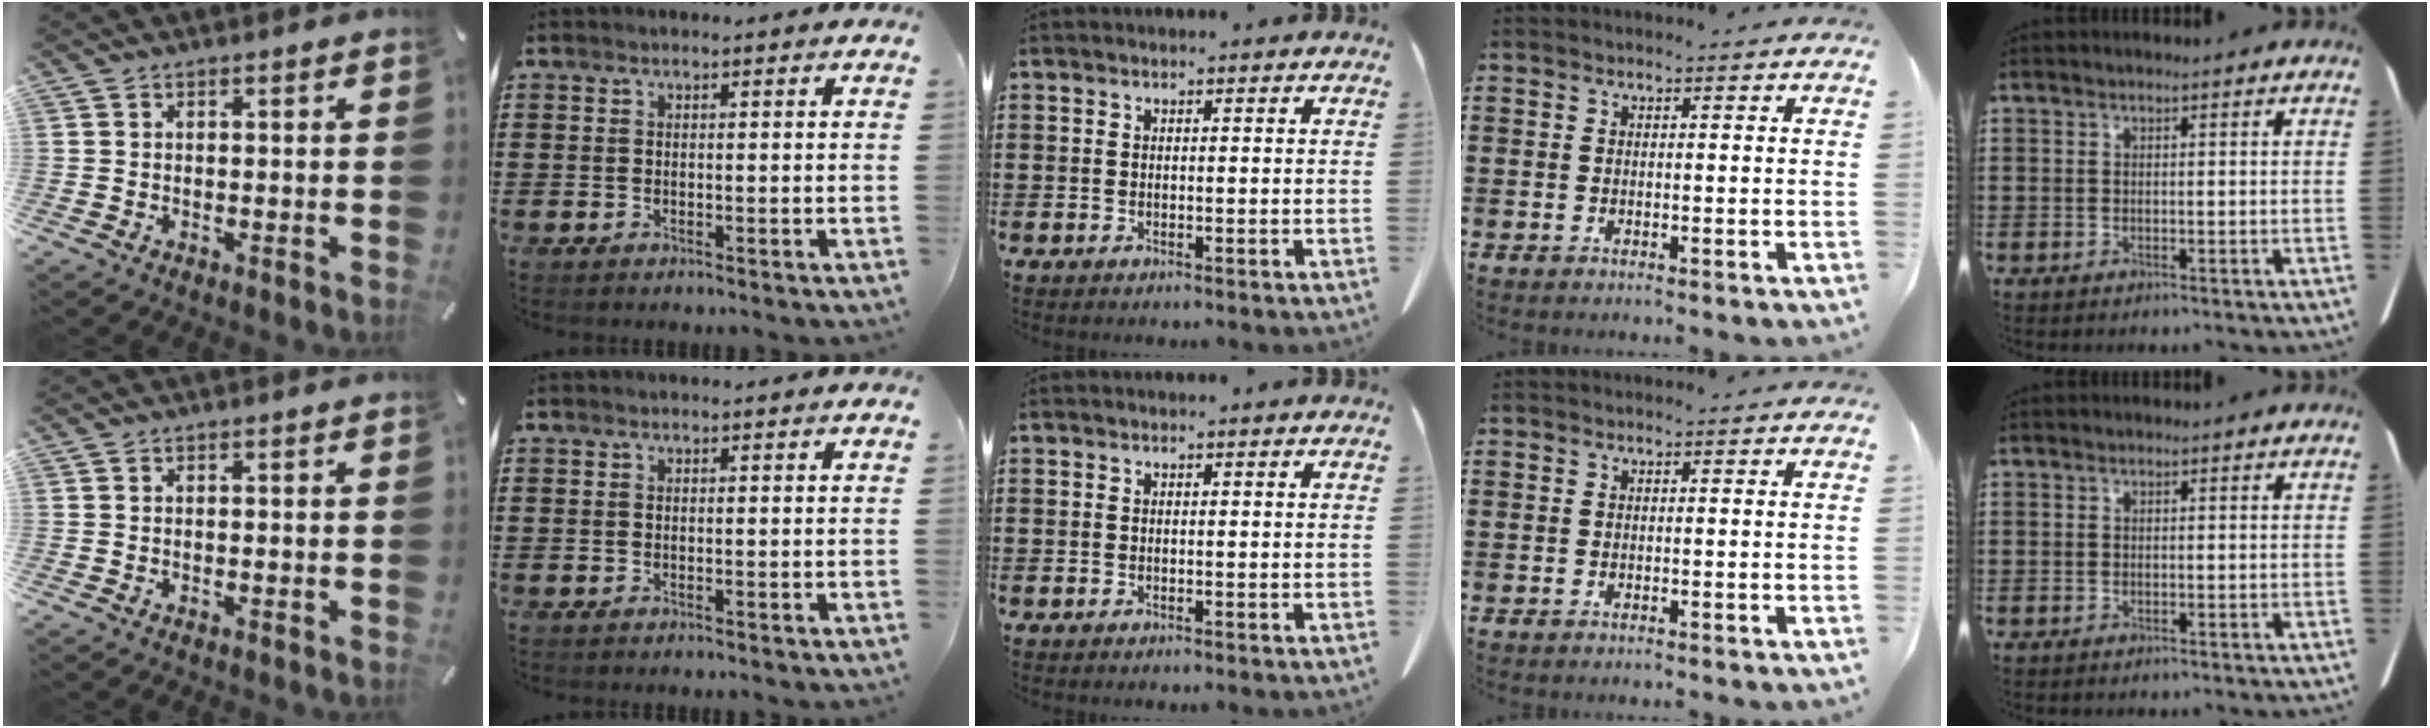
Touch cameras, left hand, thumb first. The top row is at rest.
{}